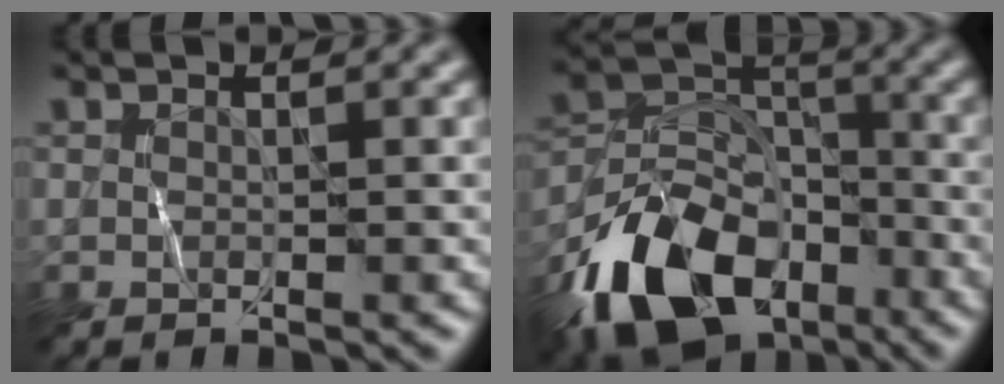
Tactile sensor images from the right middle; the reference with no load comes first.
{"total": 12.7, "force": [-7.7, 7.5, 6.8], "torque": [-0.133, -0.007, -0.149]}